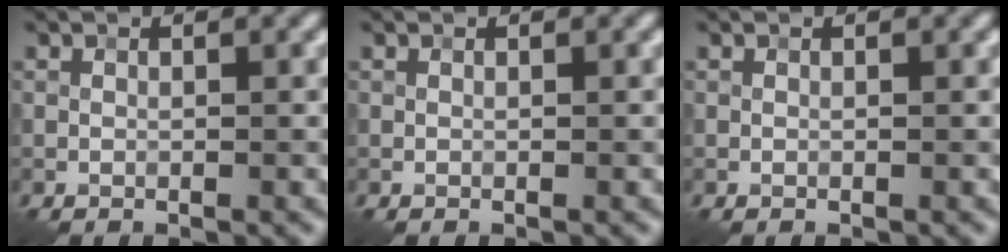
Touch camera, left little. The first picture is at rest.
{"total": 0.0}
{"total": 0.0}